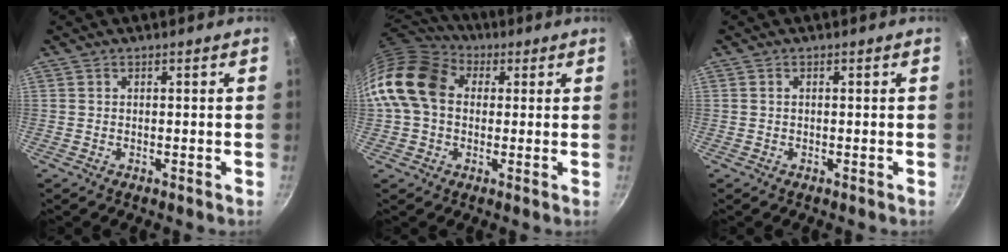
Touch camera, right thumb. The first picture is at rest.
{"total": 15.3, "force": [2.1, 11.6, 9.8], "torque": [-0.168, 0.029, 0.023]}
{"total": 0.0}